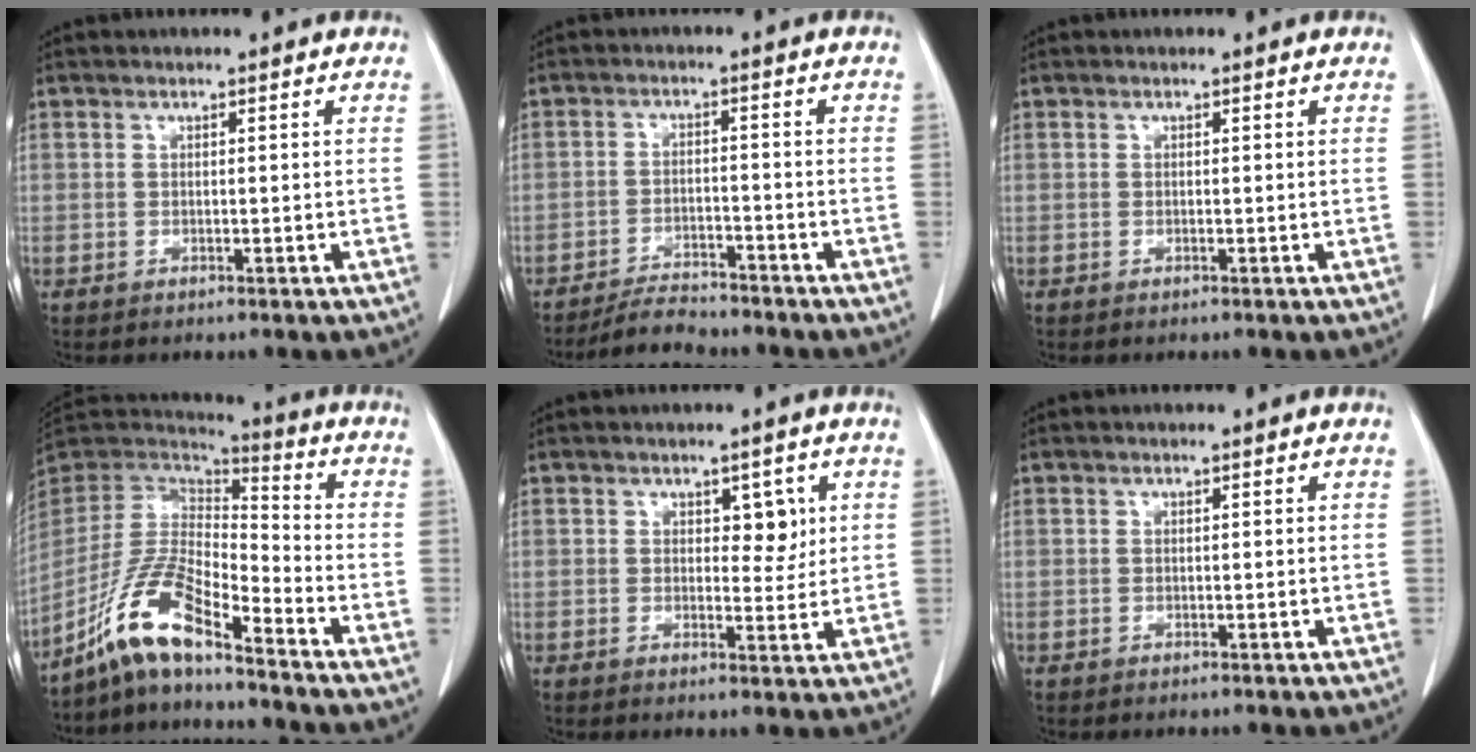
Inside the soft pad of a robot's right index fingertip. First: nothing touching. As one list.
[{"total": 5.1, "force": [-5.0, 0.7, 1.0], "torque": [-0.017, -0.017, -0.088]}, {"total": 0.0}, {"total": 12.6, "force": [-9.4, 1.9, 8.1], "torque": [-0.170, 0.005, -0.181]}, {"total": 3.5, "force": [1.3, 2.0, 2.5], "torque": [-0.025, -0.001, 0.018]}, {"total": 0.0}]